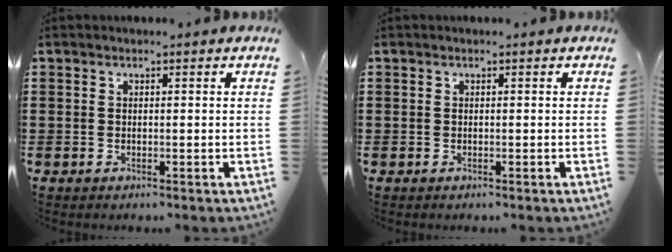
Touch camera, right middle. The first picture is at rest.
{"total": 0.0}